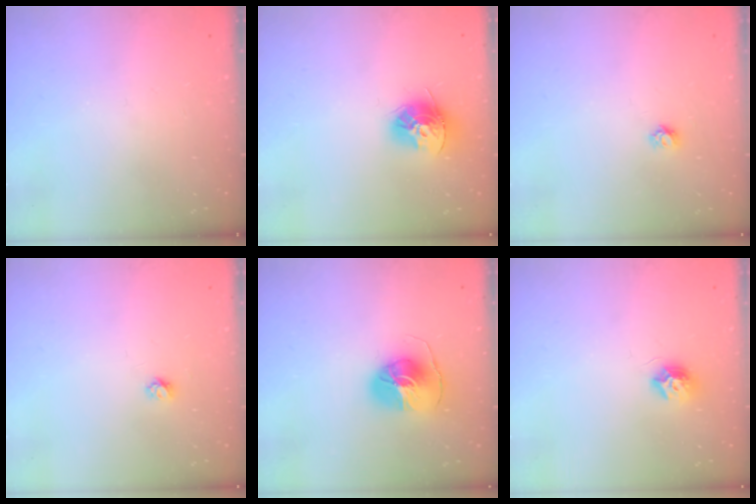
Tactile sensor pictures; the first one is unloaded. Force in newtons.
{"total": 12.6, "press": 12.5, "slide": 1.2}
{"total": 3.7, "press": 3.7, "slide": 0.2}
{"total": 3.4, "press": 3.4, "slide": 0.3}
{"total": 8.7, "press": 8.7, "slide": 0.7}
{"total": 8.1, "press": 8.1, "slide": 0.1}